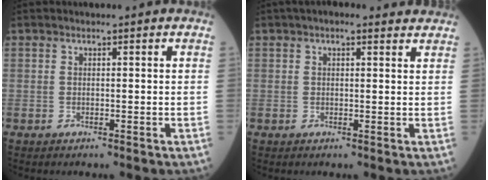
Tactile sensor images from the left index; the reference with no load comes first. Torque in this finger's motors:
{"motor_torque": [0.84, -0.59, 0.25, 0.03]}